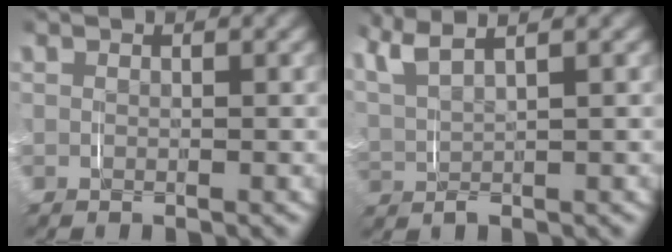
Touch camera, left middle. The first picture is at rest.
{"total": 5.6, "force": [3.4, 2.9, 3.5], "torque": [-0.087, 0.006, 0.056]}